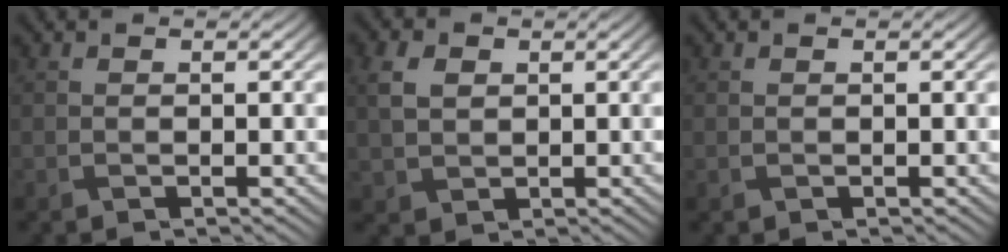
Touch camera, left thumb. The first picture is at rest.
{"total": 4.1, "force": [1.0, 3.2, 2.4], "torque": [-0.067, 0.003, 0.021]}
{"total": 0.0}